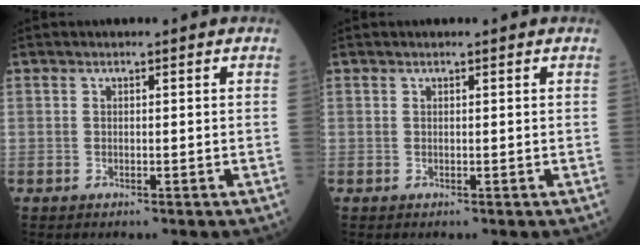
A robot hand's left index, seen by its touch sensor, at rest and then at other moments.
{"total": 0.0}